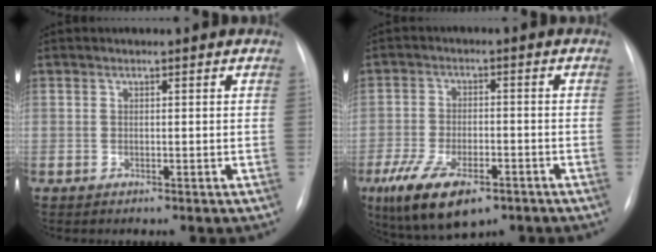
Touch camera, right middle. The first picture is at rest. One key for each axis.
{"total": 11.2, "fx": -6.6, "fy": 4.7, "fz": 7.8, "tx": -0.148, "ty": -0.013, "tz": -0.107}